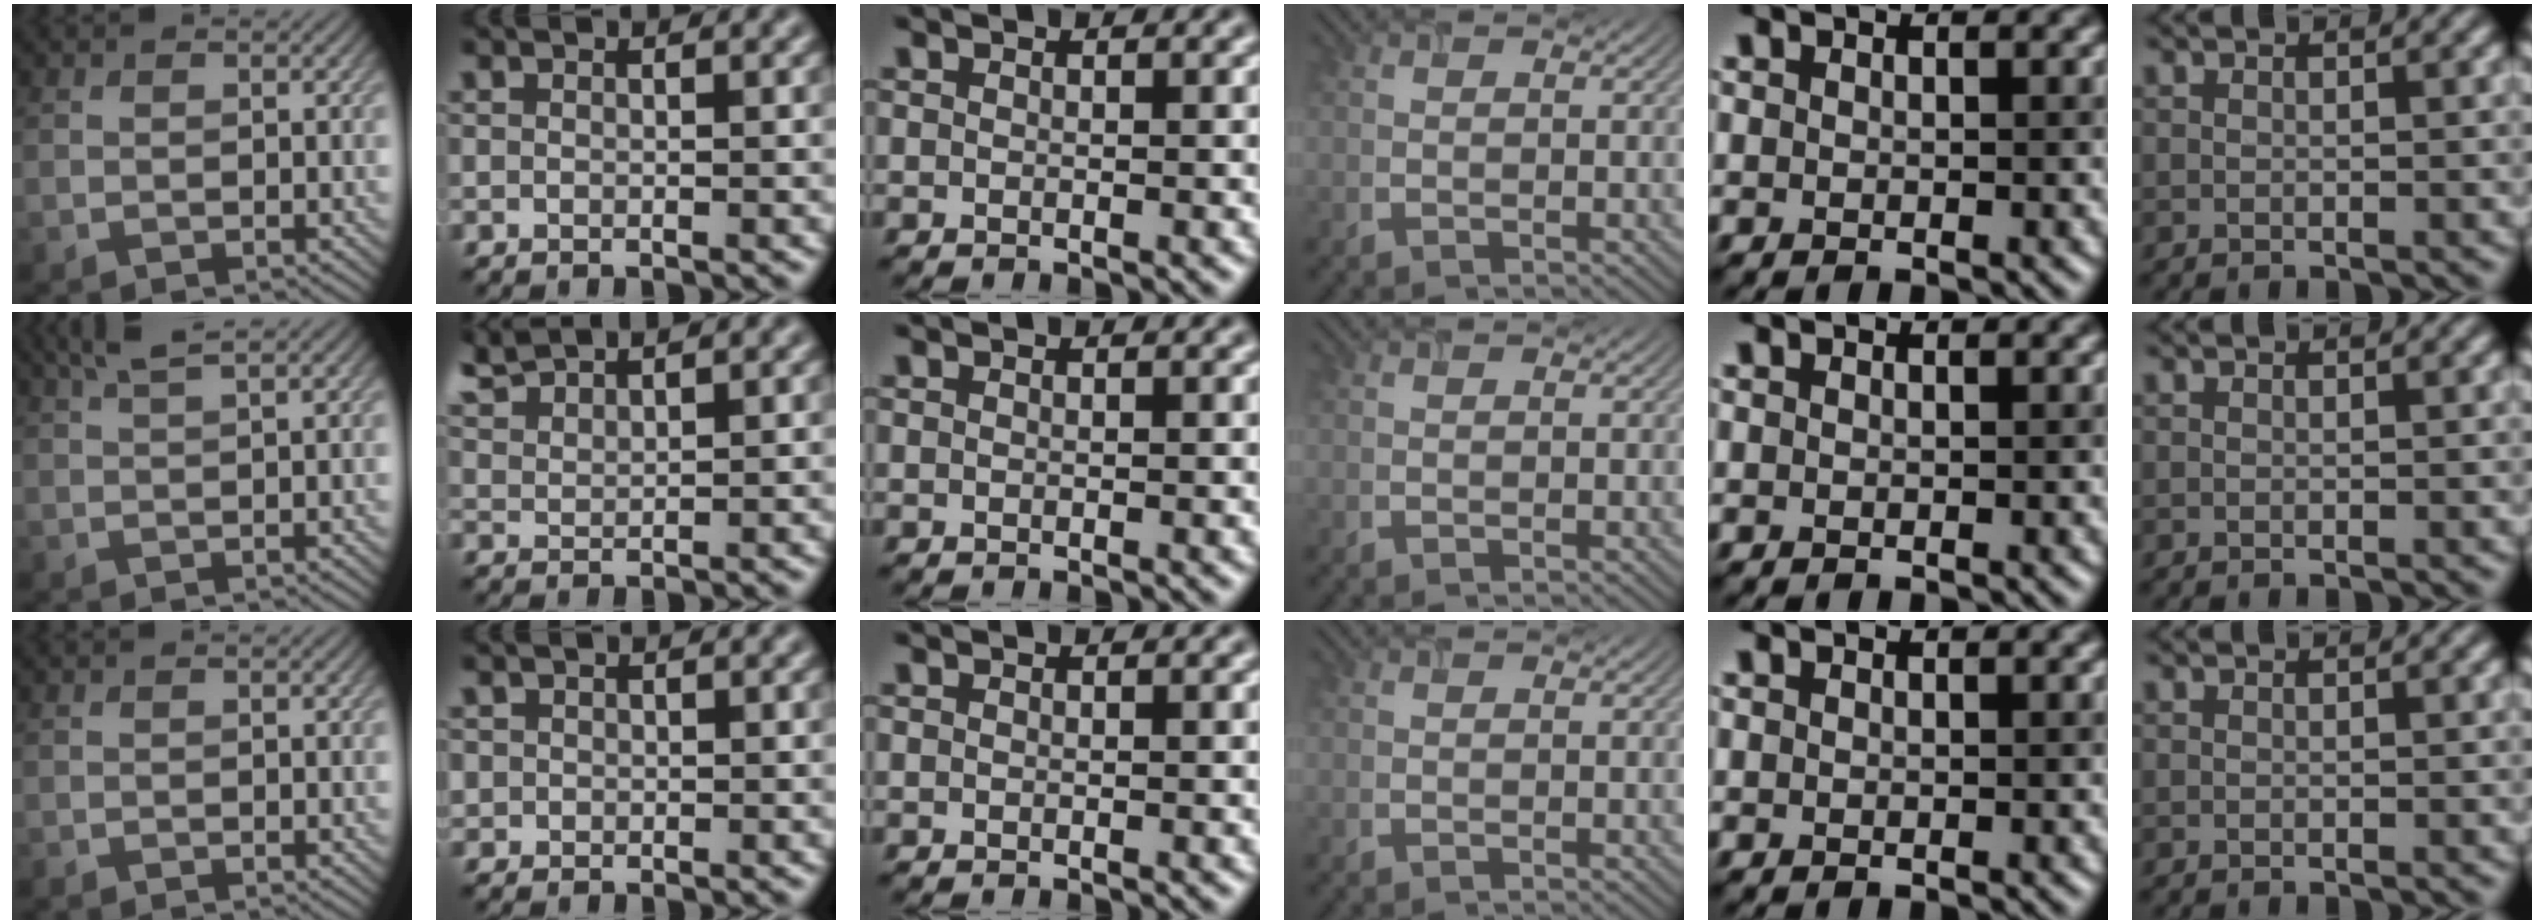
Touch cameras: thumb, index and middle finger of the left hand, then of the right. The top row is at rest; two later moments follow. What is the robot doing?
{"motion": "insert", "object": "airpods case & airpods"}